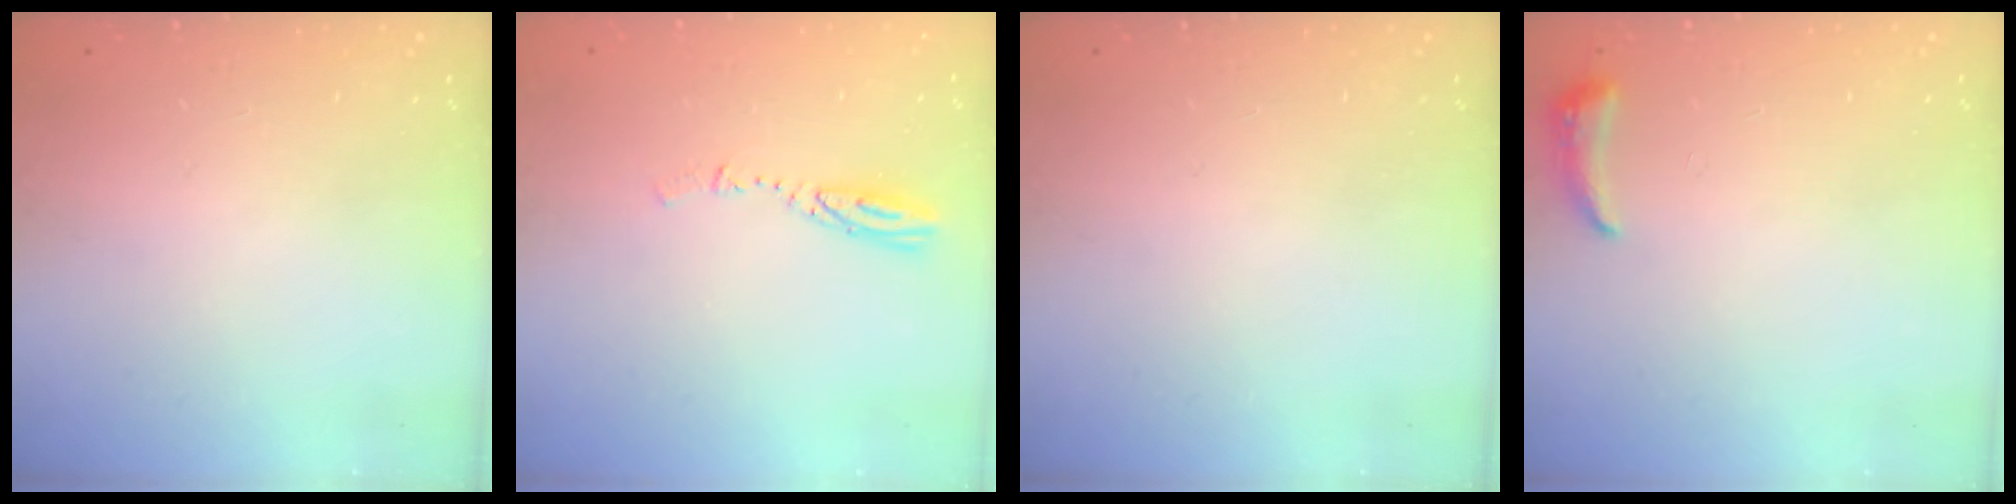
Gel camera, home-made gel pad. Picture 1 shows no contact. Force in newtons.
{"total": 3.7, "press": 3.7, "slide": 0.4}
{"total": 0.0}
{"total": 4.3, "press": 4.2, "slide": 0.9}